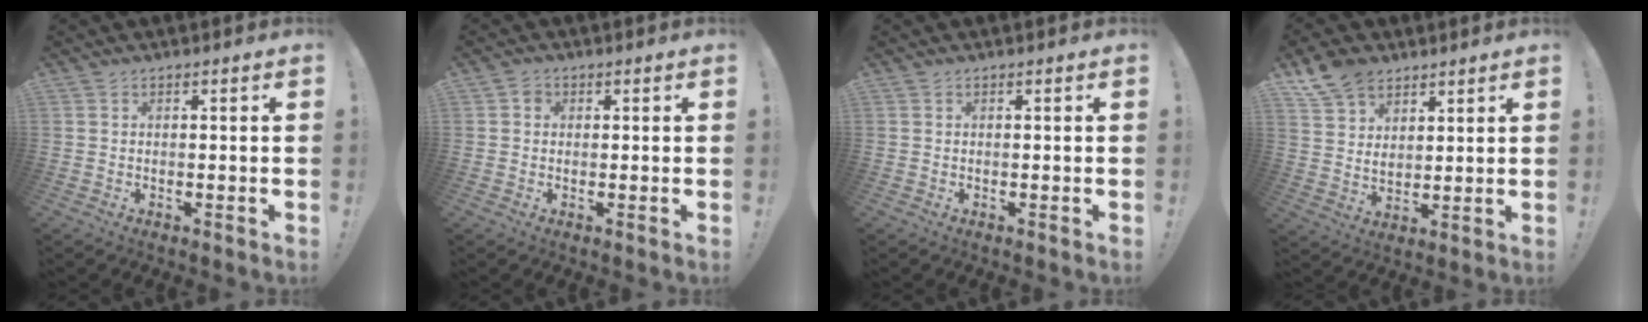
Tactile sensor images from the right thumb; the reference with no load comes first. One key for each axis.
{"total": 1.8, "fx": 0.1, "fy": 1.7, "fz": 0.8, "tx": -0.013, "ty": 0.005, "tz": 0.000}
{"total": 0.0}
{"total": 10.3, "fx": 7.4, "fy": 6.3, "fz": 3.4, "tx": -0.070, "ty": -0.040, "tz": 0.146}